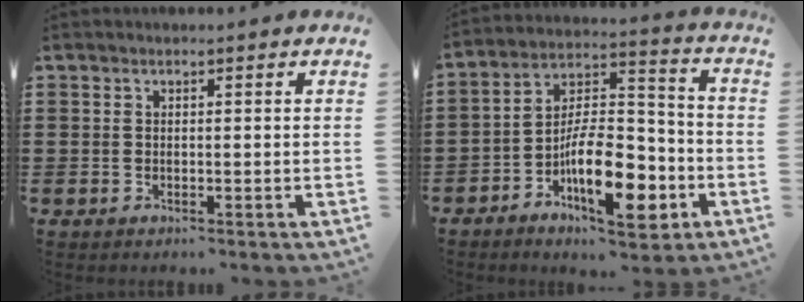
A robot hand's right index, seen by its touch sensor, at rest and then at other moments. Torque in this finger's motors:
{"motor_torque": [0.67, 0.62, 1.05, 0.11]}